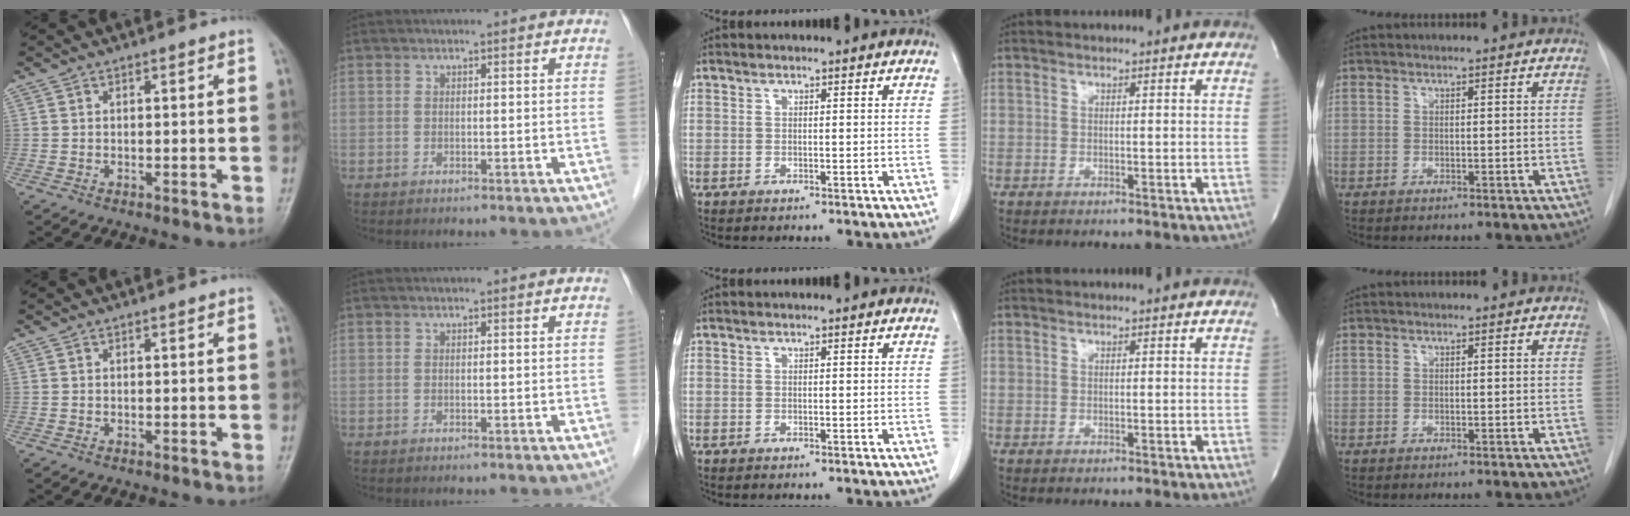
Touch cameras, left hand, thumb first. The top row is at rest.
{}